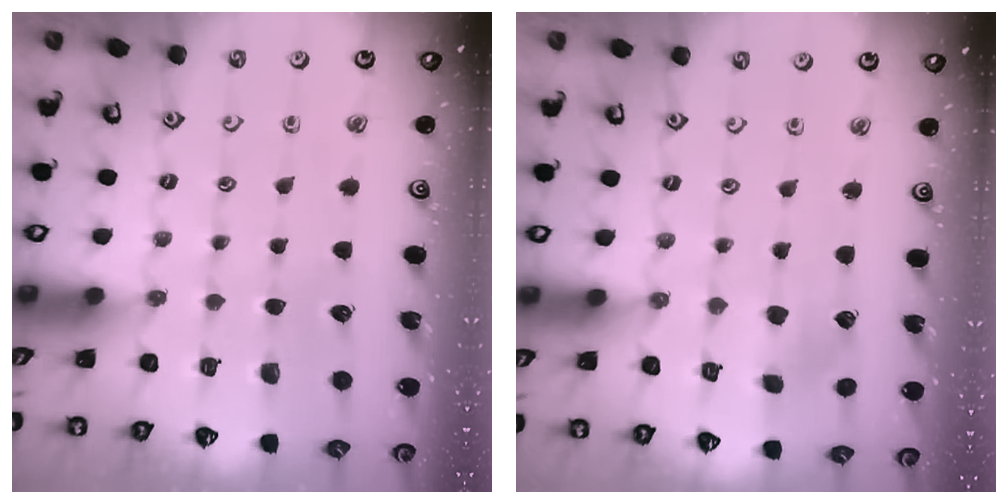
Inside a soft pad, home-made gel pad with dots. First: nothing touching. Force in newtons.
{"total": 2.7, "press": 2.7, "slide": 0.4}